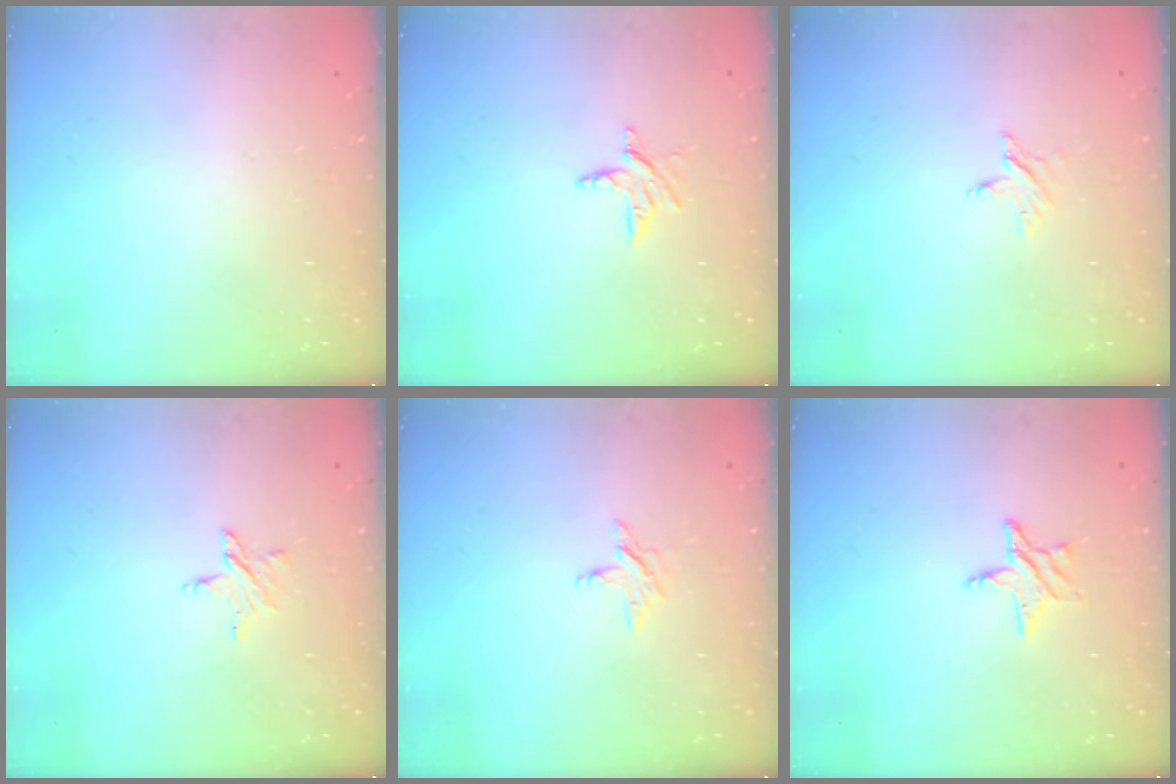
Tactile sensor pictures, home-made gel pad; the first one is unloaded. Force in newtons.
{"total": 5.5, "press": 5.5, "slide": 0.3}
{"total": 2.4, "press": 2.4, "slide": 0.2}
{"total": 3.3, "press": 3.3, "slide": 0.3}
{"total": 3.5, "press": 3.5, "slide": 0.3}
{"total": 5.9, "press": 5.9, "slide": 0.4}